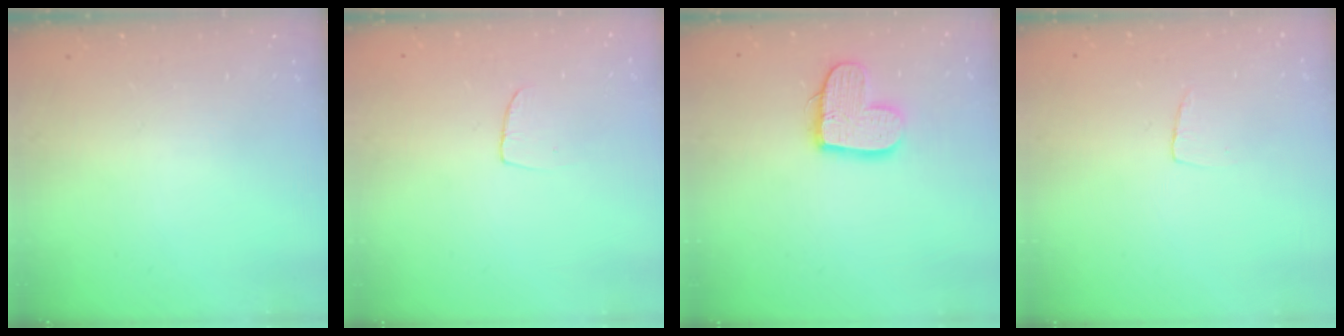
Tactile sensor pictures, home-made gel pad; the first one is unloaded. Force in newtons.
{"total": 3.1, "press": 3.1, "slide": 0.2}
{"total": 12.6, "press": 12.6, "slide": 0.8}
{"total": 3.3, "press": 3.3, "slide": 0.2}